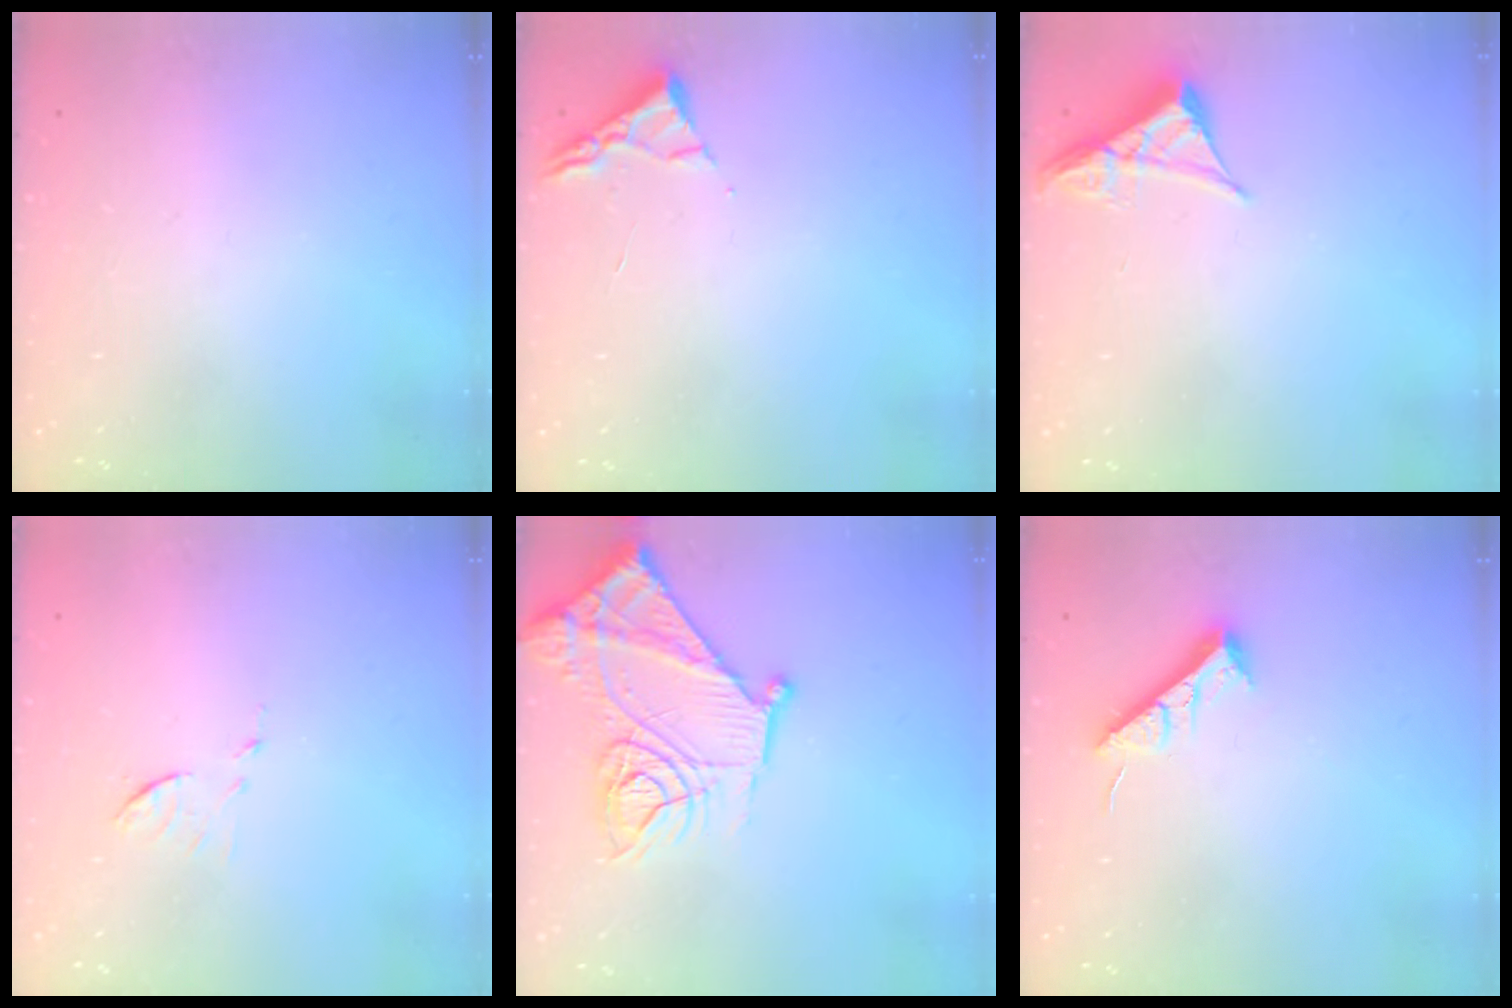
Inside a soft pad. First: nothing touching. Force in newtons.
{"total": 3.0, "press": 2.9, "slide": 0.4}
{"total": 4.8, "press": 4.8, "slide": 0.7}
{"total": 6.2, "press": 6.2, "slide": 0.2}
{"total": 18.7, "press": 18.6, "slide": 1.7}
{"total": 7.3, "press": 7.3, "slide": 0.6}